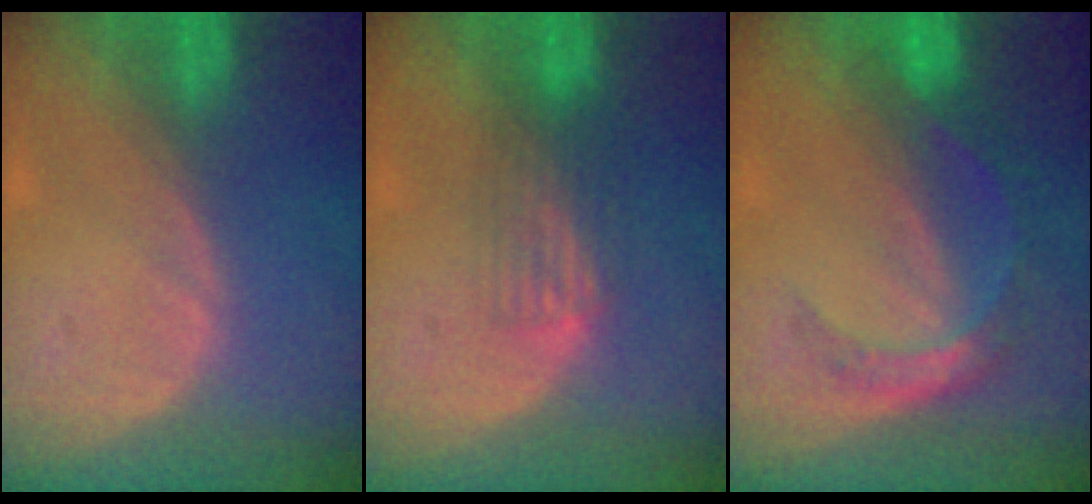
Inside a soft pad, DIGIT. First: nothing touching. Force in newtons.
{"total": 3.2, "press": 3.0, "slide": 1.2}
{"total": 5.5, "press": 4.8, "slide": 2.8}